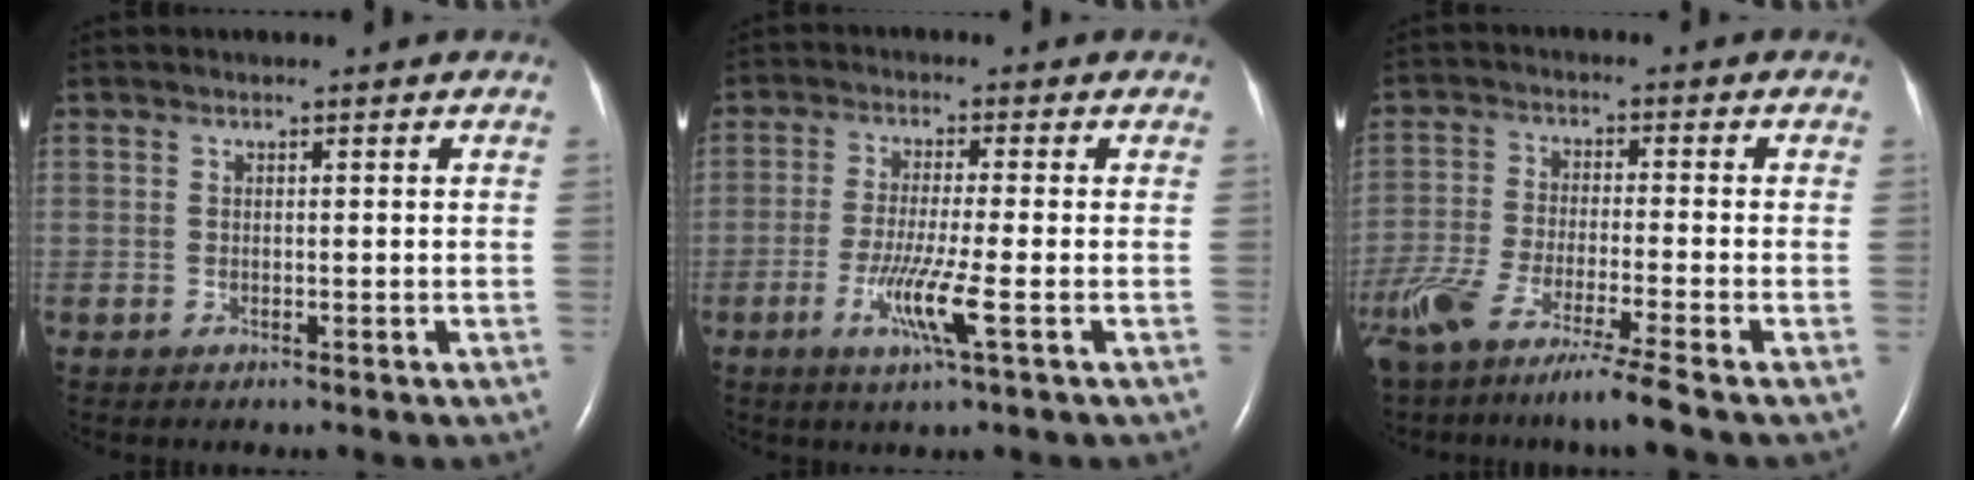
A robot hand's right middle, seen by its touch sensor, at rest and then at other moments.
{"total": 6.4, "force": [-2.4, -0.6, 5.9], "torque": [-0.120, -0.021, -0.046]}
{"total": 12.5, "force": [-9.4, -0.9, 8.2], "torque": [-0.151, -0.042, -0.162]}